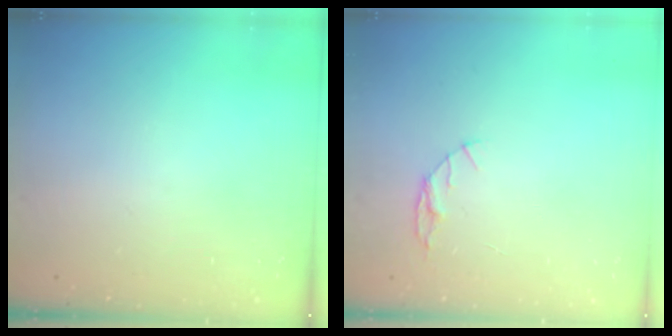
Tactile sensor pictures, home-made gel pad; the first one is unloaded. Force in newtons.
{"total": 4.9, "press": 4.8, "slide": 0.6}